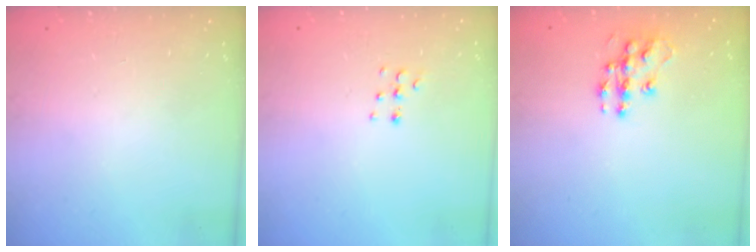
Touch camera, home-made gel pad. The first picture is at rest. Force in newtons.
{"total": 4.3, "press": 4.2, "slide": 1.1}
{"total": 10.6, "press": 10.6, "slide": 0.6}